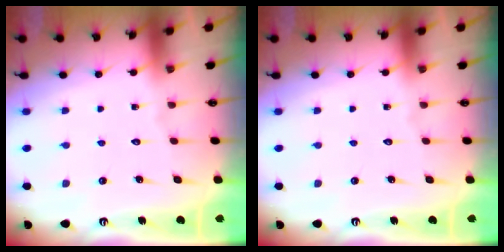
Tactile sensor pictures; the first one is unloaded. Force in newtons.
{"total": 0.0}